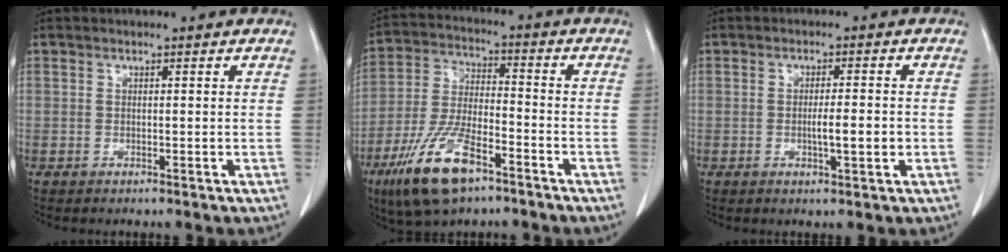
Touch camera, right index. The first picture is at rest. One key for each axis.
{"total": 13.2, "fx": -7.9, "fy": 4.3, "fz": 9.6, "tx": -0.204, "ty": -0.012, "tz": -0.146}
{"total": 3.8, "fx": -0.7, "fy": 0.5, "fz": 3.7, "tx": -0.061, "ty": -0.002, "tz": -0.007}